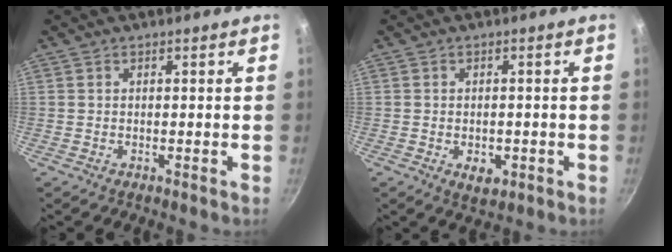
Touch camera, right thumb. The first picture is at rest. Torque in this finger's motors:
{"motor_torque": [-0.38, 0.46, -0.03, 0.67, 0.00]}